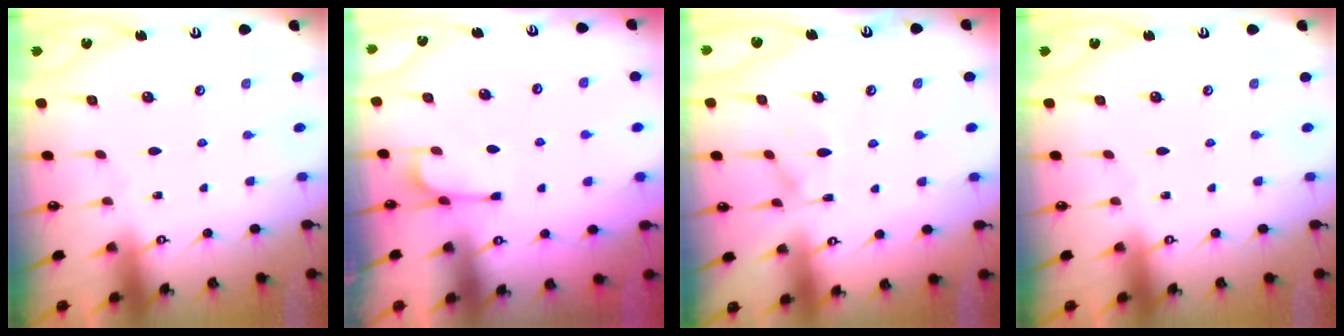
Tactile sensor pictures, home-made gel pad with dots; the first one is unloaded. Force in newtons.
{"total": 1.1, "press": 0.2, "slide": 1.1}
{"total": 7.2, "press": 7.2, "slide": 0.2}
{"total": 0.0}